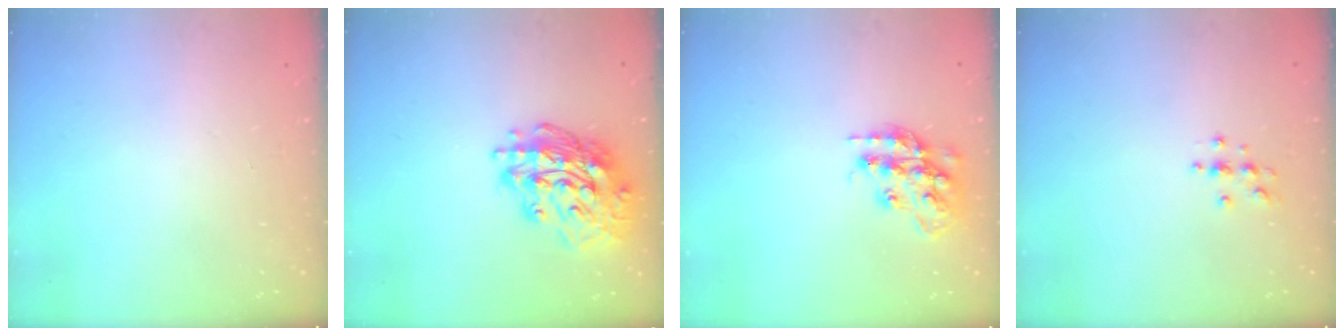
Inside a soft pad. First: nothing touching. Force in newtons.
{"total": 18.0, "press": 17.9, "slide": 1.8}
{"total": 16.5, "press": 16.5, "slide": 1.0}
{"total": 3.7, "press": 3.7, "slide": 0.5}